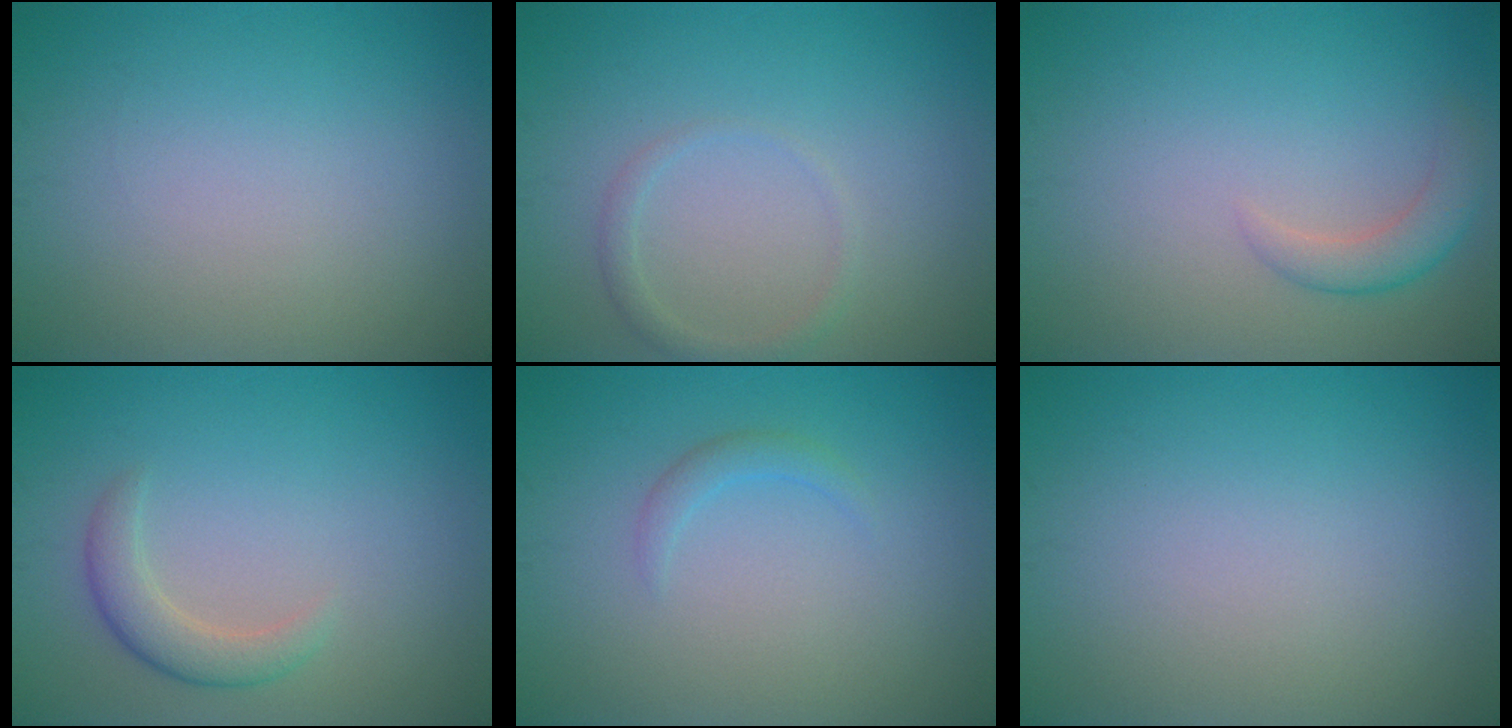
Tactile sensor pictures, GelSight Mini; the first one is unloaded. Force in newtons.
{"total": 1.3, "press": 1.3, "slide": 0.0}
{"total": 2.2, "press": 2.2, "slide": 0.1}
{"total": 2.5, "press": 2.5, "slide": 0.1}
{"total": 1.2, "press": 1.2, "slide": 0.1}
{"total": 0.0}